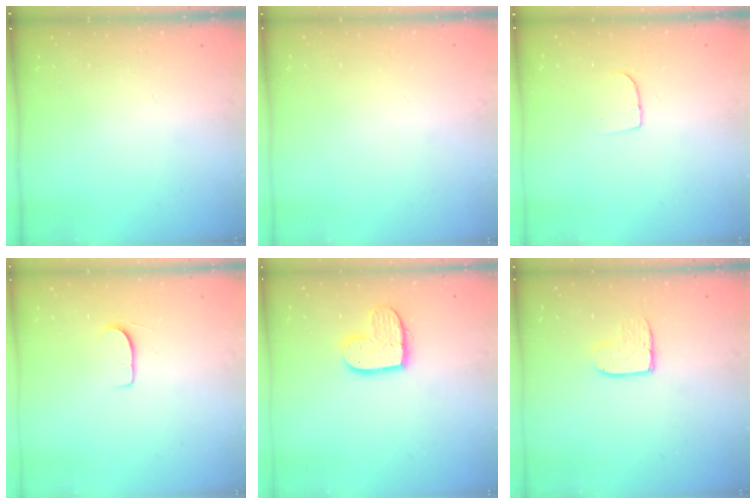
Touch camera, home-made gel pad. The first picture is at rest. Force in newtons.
{"total": 0.0}
{"total": 5.6, "press": 5.6, "slide": 0.4}
{"total": 6.1, "press": 6.1, "slide": 0.5}
{"total": 12.2, "press": 12.1, "slide": 1.1}
{"total": 7.9, "press": 7.9, "slide": 0.6}